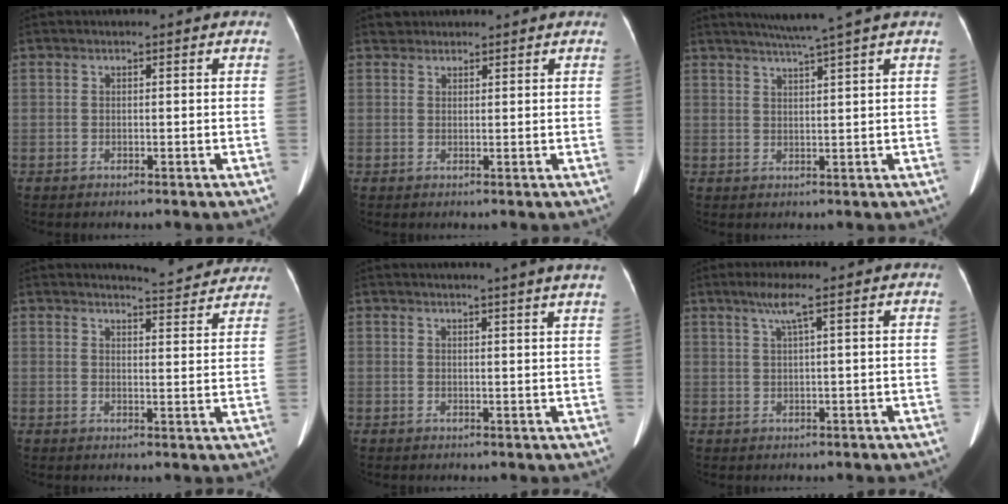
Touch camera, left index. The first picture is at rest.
{"total": 1.1, "force": [0.9, 0.5, -0.2], "torque": [0.000, 0.011, 0.015]}
{"total": 5.8, "force": [4.6, -1.7, 3.1], "torque": [-0.049, 0.005, 0.072]}
{"total": 9.0, "force": [8.9, 1.1, 1.1], "torque": [-0.006, -0.015, 0.093]}
{"total": 6.9, "force": [6.1, -1.1, 3.0], "torque": [-0.035, 0.004, 0.054]}
{"total": 2.8, "force": [1.4, -0.6, 2.3], "torque": [-0.055, 0.005, 0.032]}